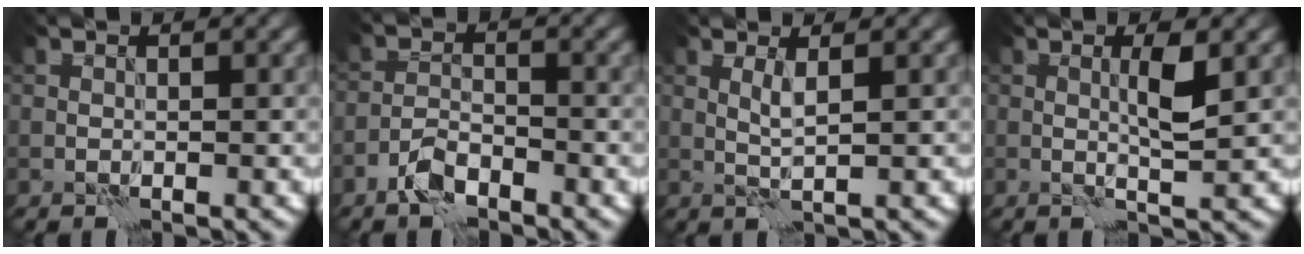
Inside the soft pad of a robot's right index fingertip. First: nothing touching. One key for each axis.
{"total": 2.9, "fx": -2.1, "fy": 1.1, "fz": 1.5, "tx": -0.029, "ty": 0.007, "tz": -0.048}
{"total": 1.5, "fx": 0.6, "fy": 0.0, "fz": 1.3, "tx": -0.034, "ty": 0.000, "tz": 0.011}
{"total": 2.6, "fx": 0.5, "fy": 0.2, "fz": 2.5, "tx": -0.046, "ty": 0.002, "tz": 0.006}